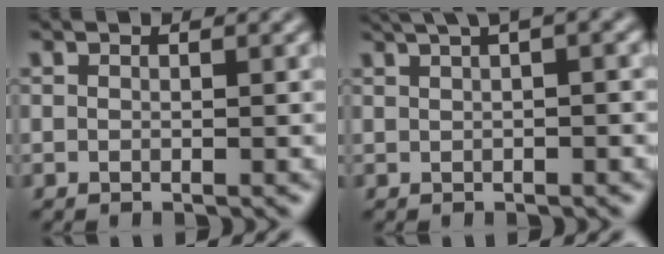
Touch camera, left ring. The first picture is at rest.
{"total": 6.6, "force": [3.5, 2.6, 5.0], "torque": [-0.055, 0.038, 0.041]}